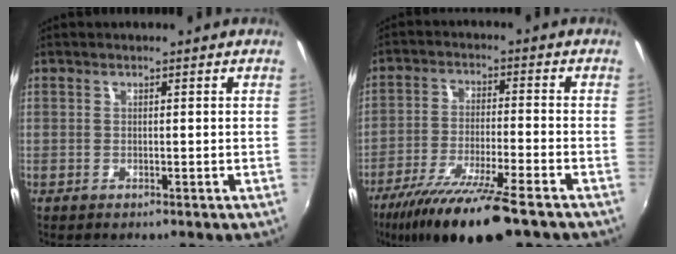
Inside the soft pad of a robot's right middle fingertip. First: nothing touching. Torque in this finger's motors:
{"motor_torque": [1.08, -1.06, 0.35, 0.16]}